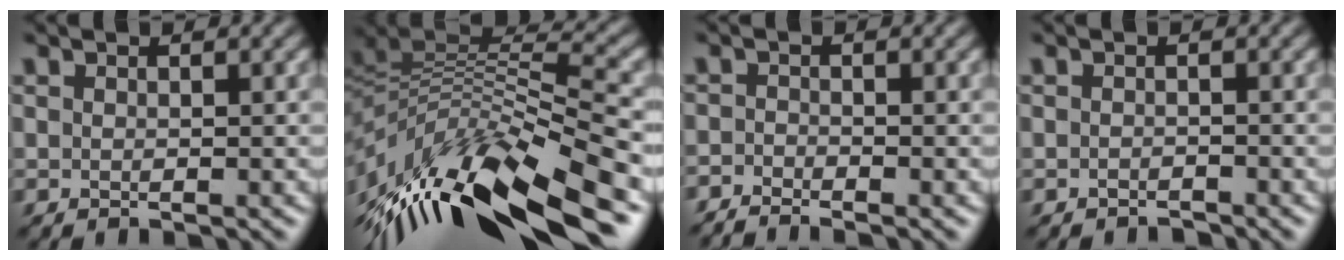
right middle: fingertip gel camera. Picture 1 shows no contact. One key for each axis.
{"total": 12.6, "fx": -5.1, "fy": 4.8, "fz": 10.5, "tx": -0.212, "ty": 0.020, "tz": -0.091}
{"total": 2.3, "fx": -2.2, "fy": 0.1, "fz": 0.7, "tx": -0.017, "ty": -0.004, "tz": -0.048}
{"total": 0.8, "fx": -0.8, "fy": 0.2, "fz": 0.1, "tx": -0.001, "ty": 0.002, "tz": -0.014}